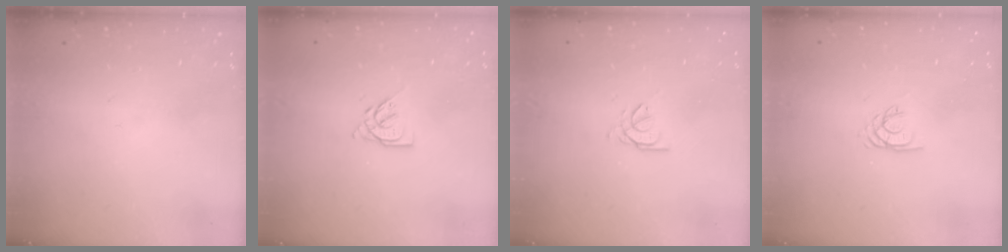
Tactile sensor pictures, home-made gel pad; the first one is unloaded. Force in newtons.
{"total": 5.0, "press": 5.0, "slide": 0.5}
{"total": 0.7, "press": 0.6, "slide": 0.3}
{"total": 2.1, "press": 2.1, "slide": 0.3}